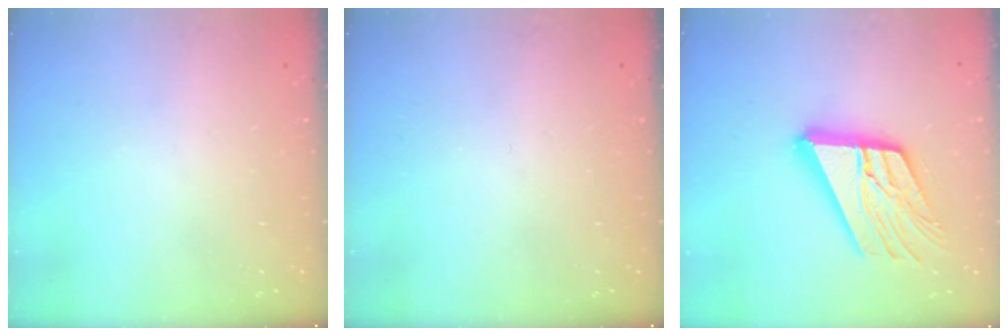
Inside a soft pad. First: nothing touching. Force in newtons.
{"total": 0.0}
{"total": 19.8, "press": 19.7, "slide": 2.3}